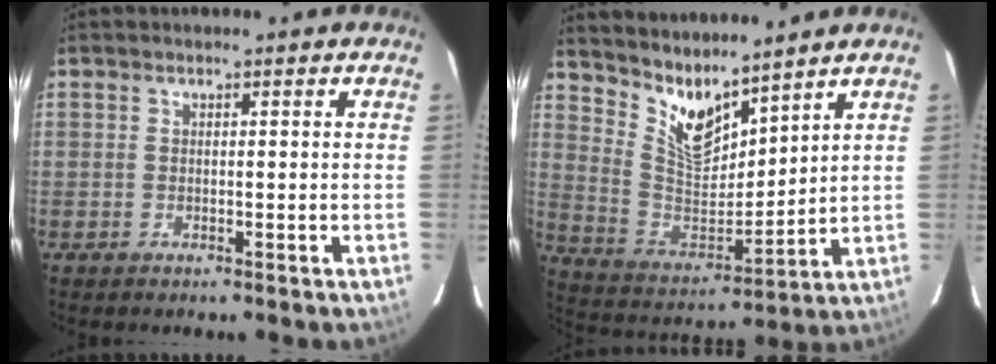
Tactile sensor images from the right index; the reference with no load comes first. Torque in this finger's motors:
{"motor_torque": [-0.07, 0.23, 0.00, 0.01]}